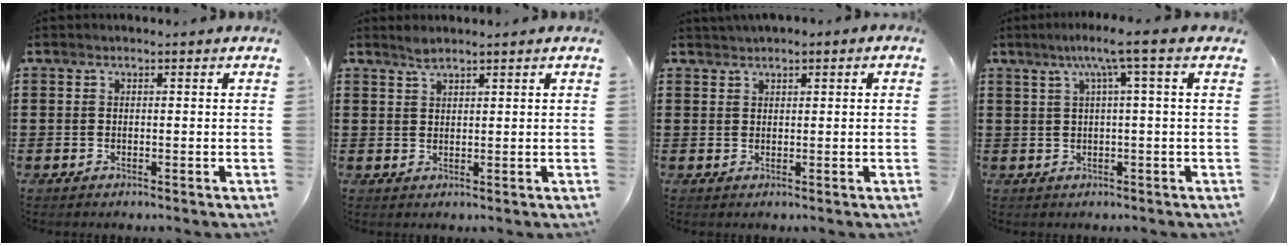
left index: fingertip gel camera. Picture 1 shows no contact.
{"total": 1.8, "force": [1.6, 0.3, 0.7], "torque": [-0.018, 0.000, 0.031]}
{"total": 1.3, "force": [1.1, 0.5, 0.3], "torque": [-0.009, 0.003, 0.022]}
{"total": 5.0, "force": [1.9, -0.6, 4.6], "torque": [-0.091, 0.001, 0.027]}